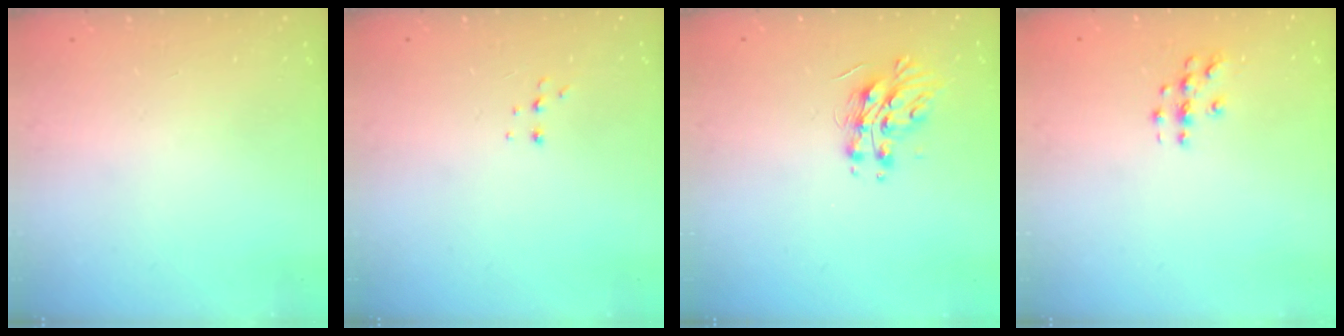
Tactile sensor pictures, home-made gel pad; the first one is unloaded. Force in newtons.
{"total": 5.0, "press": 4.9, "slide": 0.9}
{"total": 11.1, "press": 11.1, "slide": 0.2}
{"total": 3.9, "press": 3.9, "slide": 0.5}